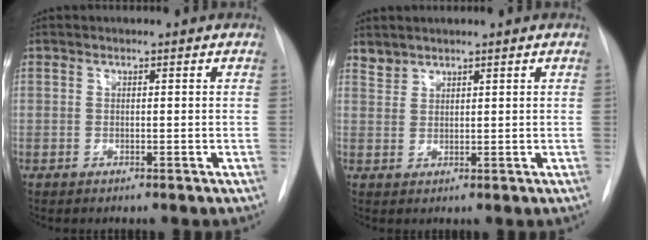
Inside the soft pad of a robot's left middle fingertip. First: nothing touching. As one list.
[{"total": 1.8, "force": [1.7, 0.5, -0.2], "torque": [0.007, 0.007, 0.035]}]